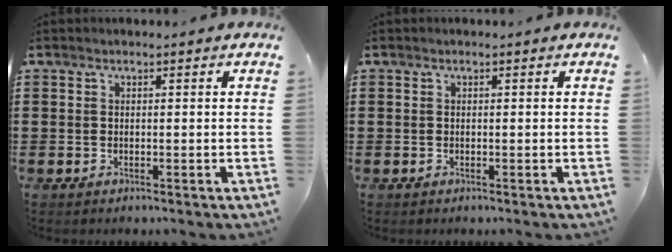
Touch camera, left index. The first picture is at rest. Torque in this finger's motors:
{"motor_torque": [-0.01, 0.01, 0.00, 0.00]}